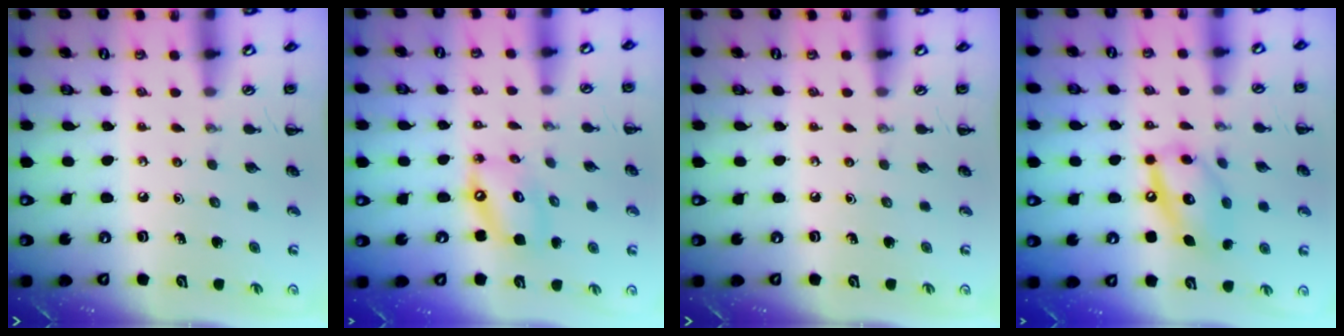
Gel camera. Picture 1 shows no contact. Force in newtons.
{"total": 9.5, "press": 9.3, "slide": 2.1}
{"total": 0.0}
{"total": 13.8, "press": 13.6, "slide": 2.5}